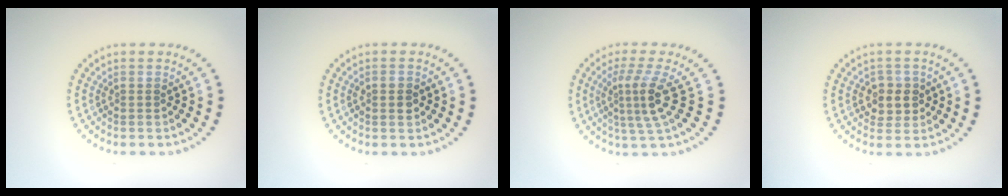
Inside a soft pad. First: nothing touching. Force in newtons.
{"total": 1.3, "press": 1.3, "slide": 0.1}
{"total": 3.6, "press": 2.5, "slide": 2.6}
{"total": 2.4, "press": 2.2, "slide": 0.7}